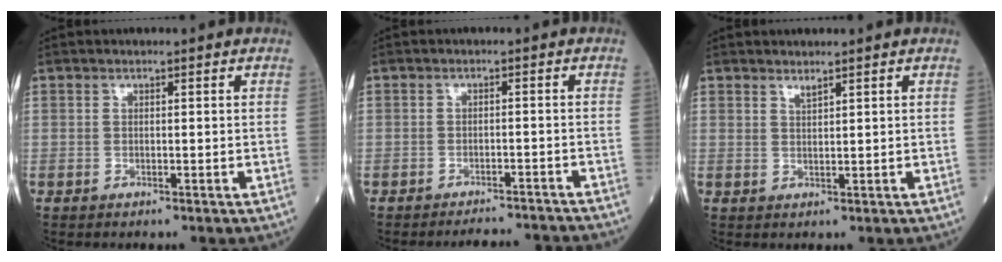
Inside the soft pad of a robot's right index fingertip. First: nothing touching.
{"total": 6.3, "force": [-6.2, 0.7, 0.5], "torque": [0.001, 0.004, -0.075]}
{"total": 1.1, "force": [1.0, -0.1, 0.4], "torque": [-0.009, -0.006, 0.023]}